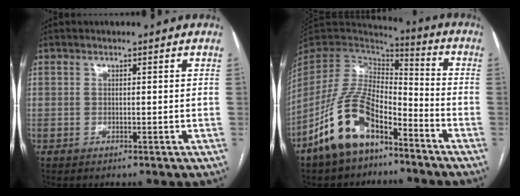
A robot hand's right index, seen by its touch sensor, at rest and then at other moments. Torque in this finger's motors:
{"motor_torque": [1.47, -0.67, 1.05, 0.21]}